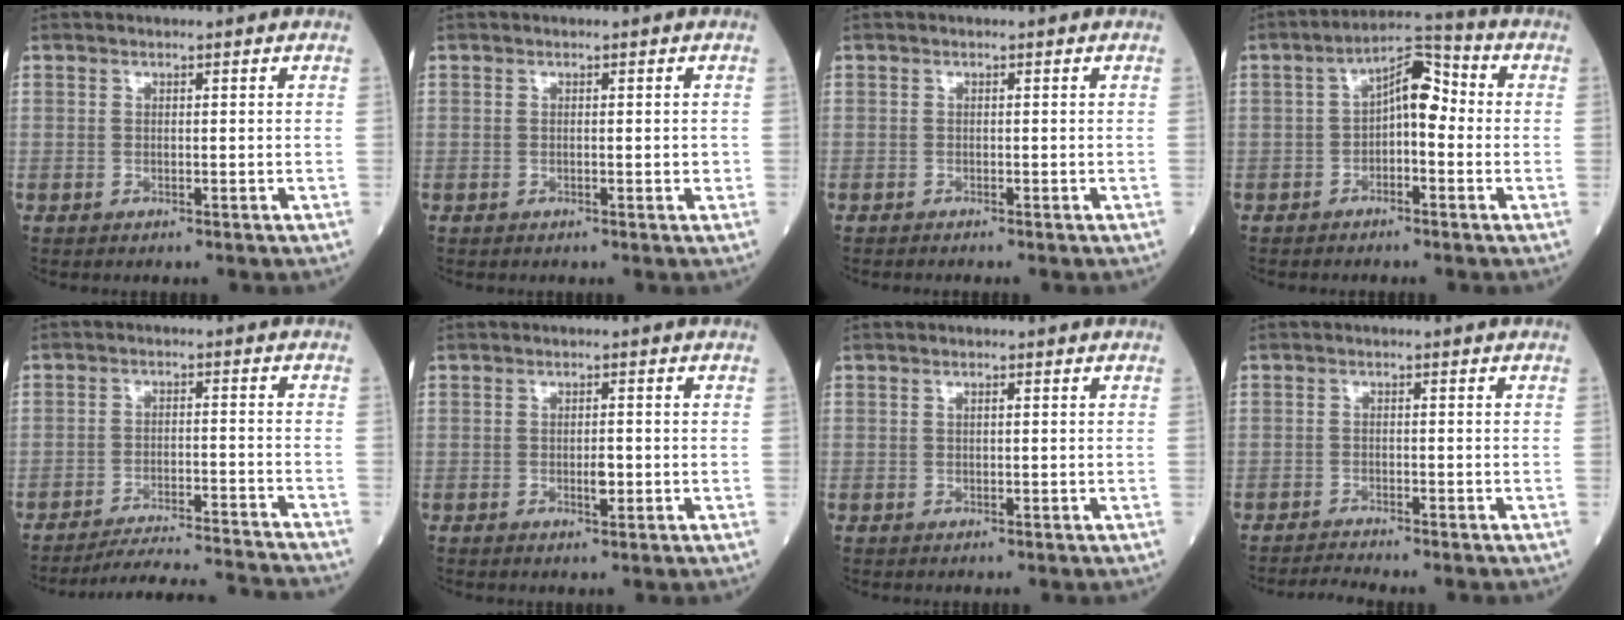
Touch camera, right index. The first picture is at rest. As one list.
[{"total": 0.9, "force": [-0.1, 0.3, 0.8], "torque": [-0.009, 0.001, -0.001]}, {"total": 0.5, "force": [-0.5, -0.1, 0.0], "torque": [0.000, -0.001, -0.013]}, {"total": 6.8, "force": [-0.2, 2.8, 6.2], "torque": [-0.097, 0.036, -0.012]}, {"total": 13.5, "force": [-13.2, -1.3, 2.6], "torque": [-0.028, -0.009, -0.190]}, {"total": 1.9, "force": [-0.4, 0.6, 1.8], "torque": [-0.029, 0.000, -0.005]}, {"total": 0.6, "force": [0.2, 0.1, 0.6], "torque": [-0.012, 0.000, 0.004]}, {"total": 2.4, "force": [-2.2, -0.9, 0.0], "torque": [-0.009, -0.014, -0.042]}]